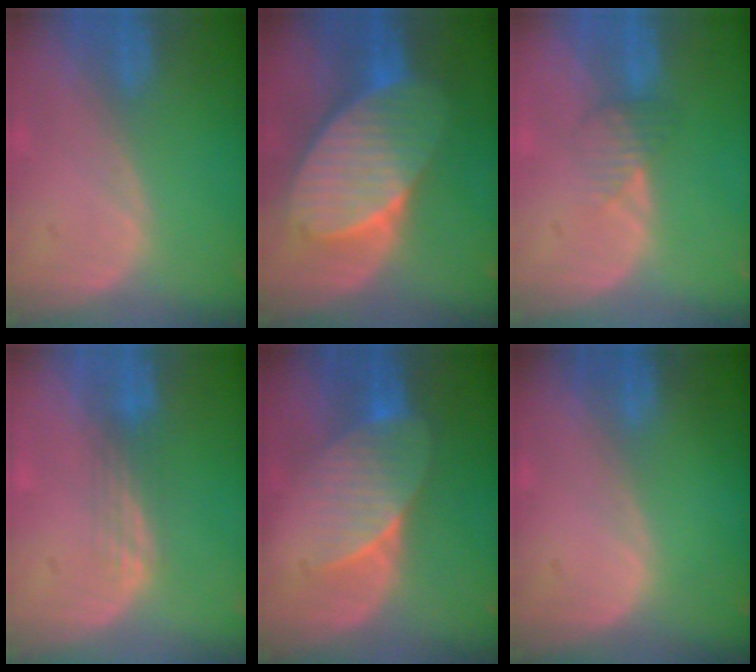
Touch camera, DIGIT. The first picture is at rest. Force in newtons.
{"total": 10.6, "press": 10.5, "slide": 0.8}
{"total": 2.4, "press": 2.4, "slide": 0.1}
{"total": 3.0, "press": 2.5, "slide": 1.6}
{"total": 7.2, "press": 6.6, "slide": 2.9}
{"total": 0.0}